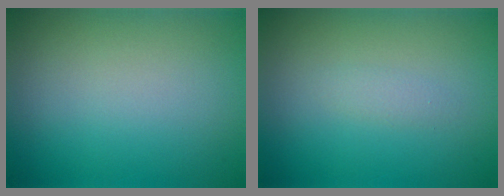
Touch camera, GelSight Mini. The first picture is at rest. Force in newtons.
{"total": 0.9, "press": 0.9, "slide": 0.0}